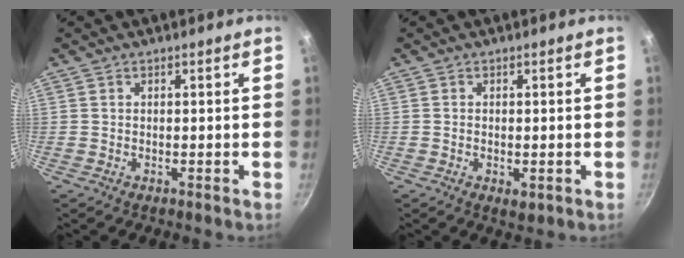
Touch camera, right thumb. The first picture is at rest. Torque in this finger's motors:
{"motor_torque": [-0.30, 0.12, -0.22, 0.05, -0.01]}